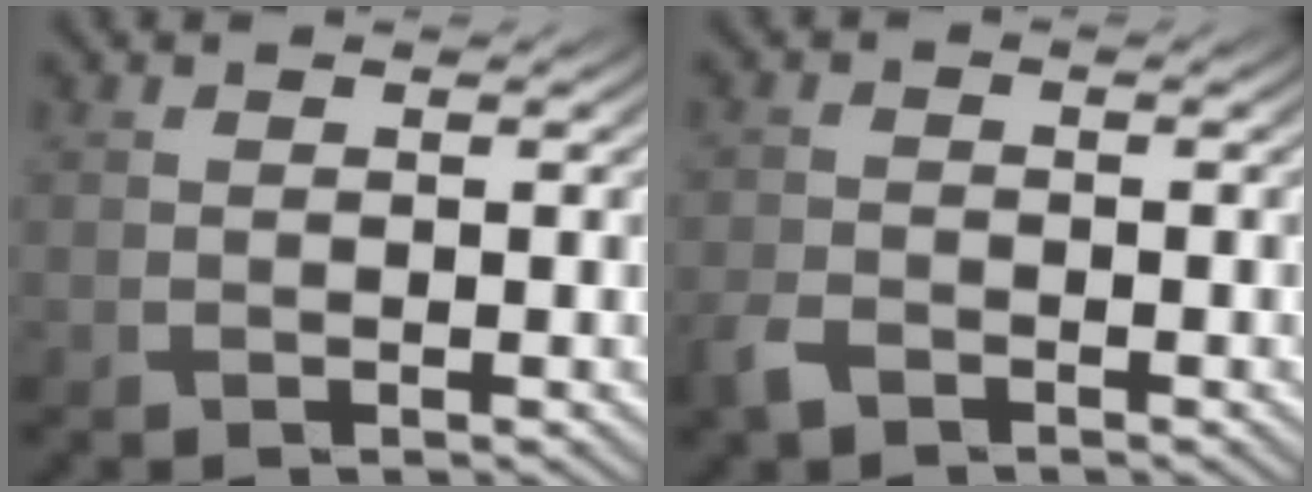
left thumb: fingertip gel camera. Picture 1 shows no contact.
{"total": 3.0, "force": [-2.2, 1.5, 1.5], "torque": [-0.039, -0.009, -0.054]}